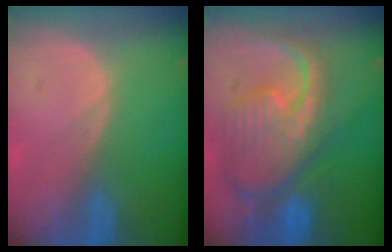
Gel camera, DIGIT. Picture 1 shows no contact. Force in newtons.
{"total": 12.4, "press": 10.7, "slide": 6.4}